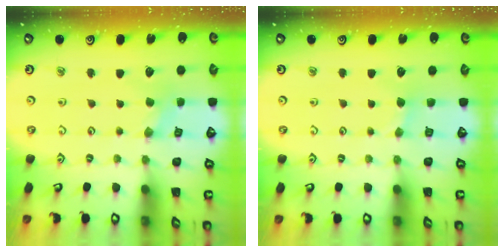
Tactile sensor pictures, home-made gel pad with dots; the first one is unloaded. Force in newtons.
{"total": 1.5, "press": 1.5, "slide": 0.2}